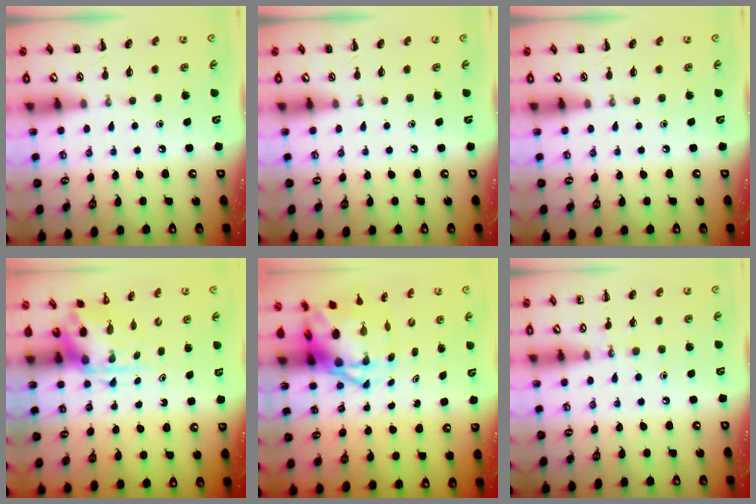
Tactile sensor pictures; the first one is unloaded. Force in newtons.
{"total": 0.0}
{"total": 0.0}
{"total": 3.9, "press": 3.8, "slide": 0.9}
{"total": 6.2, "press": 6.0, "slide": 1.6}
{"total": 5.8, "press": 5.5, "slide": 1.7}